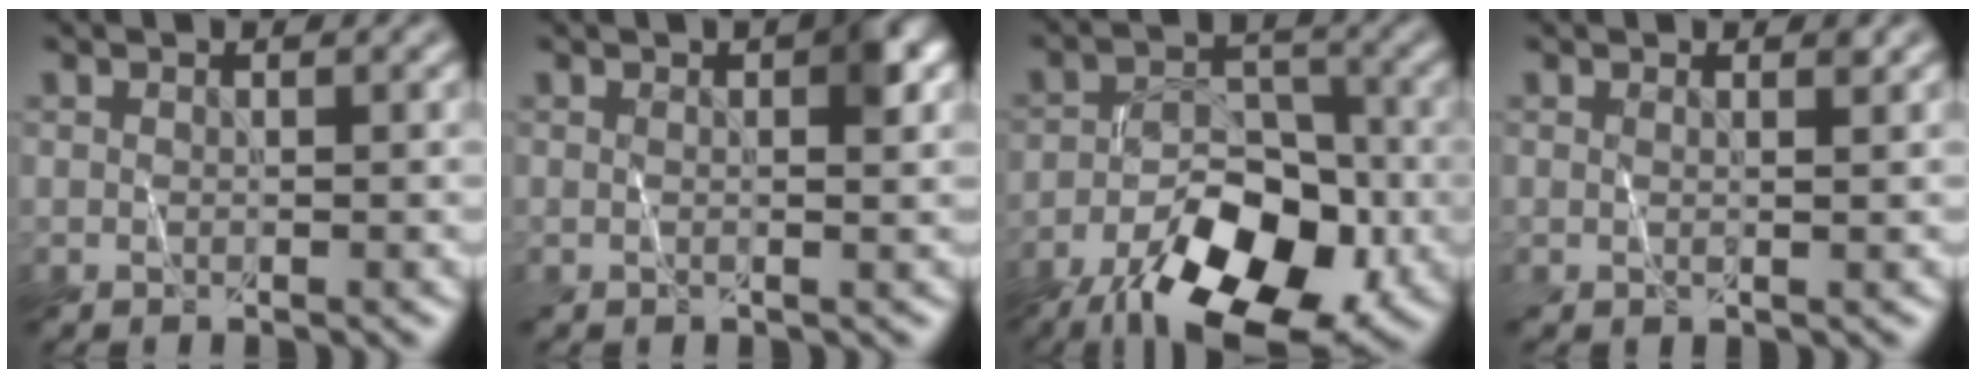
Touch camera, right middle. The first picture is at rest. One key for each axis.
{"total": 2.2, "fx": 0.5, "fy": 0.5, "fz": 2.1, "tx": -0.022, "ty": 0.005, "tz": 0.007}
{"total": 13.0, "fx": -7.3, "fy": 6.2, "fz": 8.8, "tx": -0.156, "ty": -0.010, "tz": -0.117}
{"total": 0.9, "fx": 0.5, "fy": 0.2, "fz": 0.7, "tx": -0.009, "ty": -0.002, "tz": 0.001}